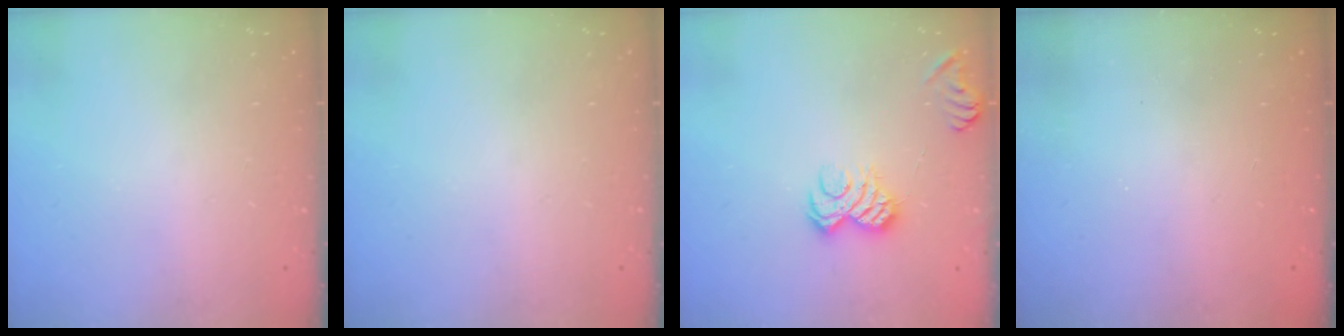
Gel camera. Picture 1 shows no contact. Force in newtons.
{"total": 0.0}
{"total": 9.5, "press": 9.4, "slide": 1.4}
{"total": 2.5, "press": 2.3, "slide": 0.8}